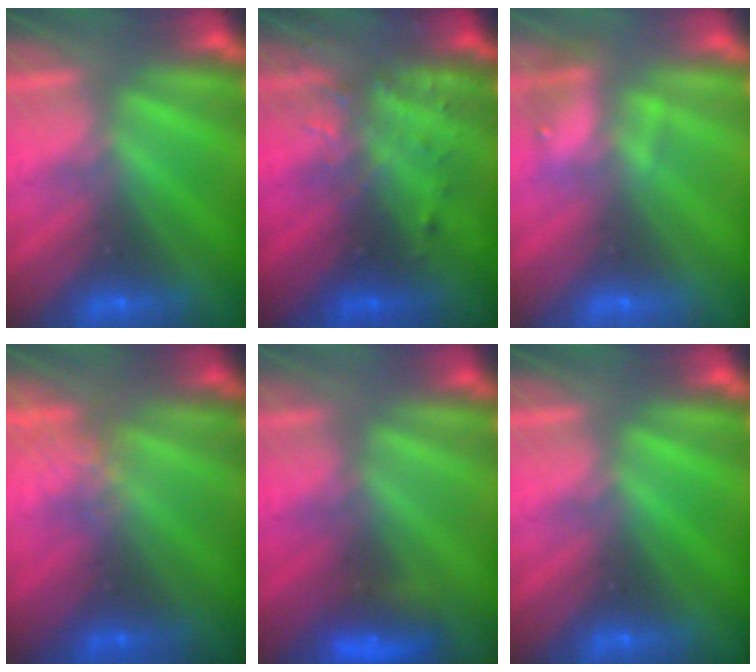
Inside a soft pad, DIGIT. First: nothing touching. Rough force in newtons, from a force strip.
{"total": 3.3}
{"total": 2.3}
{"total": 3.9}
{"total": 2.9}
{"total": 0.0}